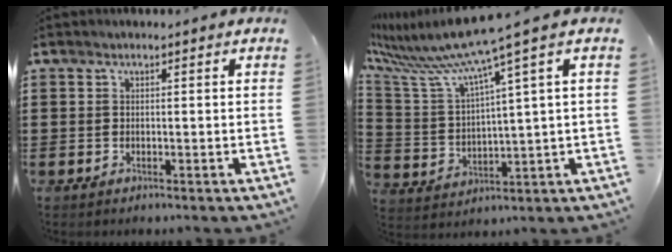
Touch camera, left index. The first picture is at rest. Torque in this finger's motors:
{"motor_torque": [1.19, -0.95, 0.67, 0.21]}